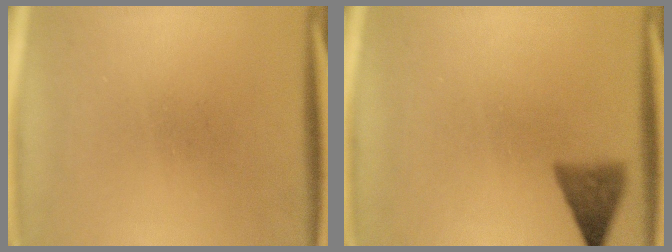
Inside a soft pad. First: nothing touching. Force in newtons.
{"total": 3.5}